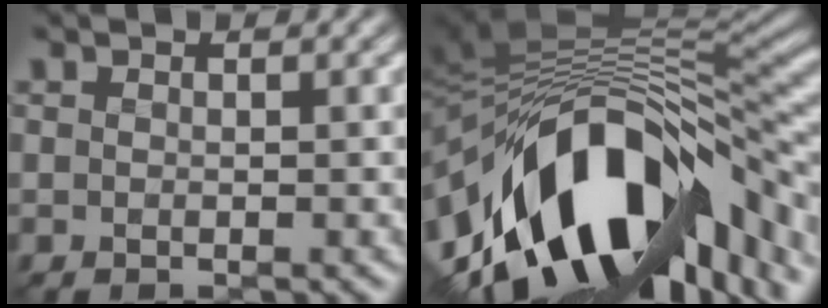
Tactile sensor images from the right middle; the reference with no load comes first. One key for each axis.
{"total": 16.8, "fx": -5.3, "fy": 9.0, "fz": 13.2, "tx": -0.235, "ty": -0.012, "tz": -0.083}